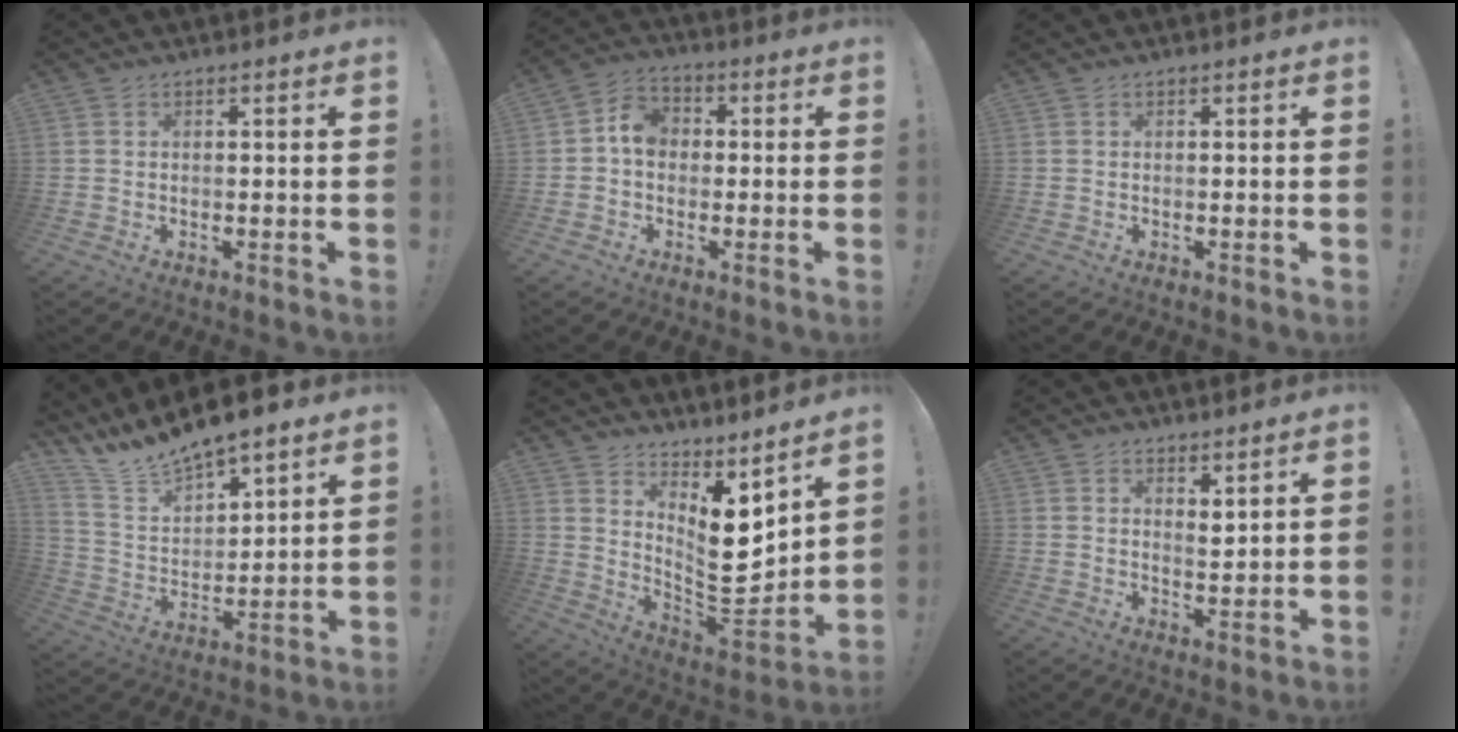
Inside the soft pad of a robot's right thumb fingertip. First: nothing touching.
{"total": 6.7, "force": [-0.1, 5.4, 3.9], "torque": [-0.062, 0.019, 0.002]}
{"total": 0.0}
{"total": 11.1, "force": [10.6, 2.2, 2.2], "torque": [-0.073, -0.093, 0.194]}
{"total": 11.8, "force": [4.1, 5.9, 9.4], "torque": [-0.125, -0.055, 0.073]}
{"total": 3.3, "force": [3.0, 1.0, 0.9], "torque": [-0.003, -0.020, 0.050]}